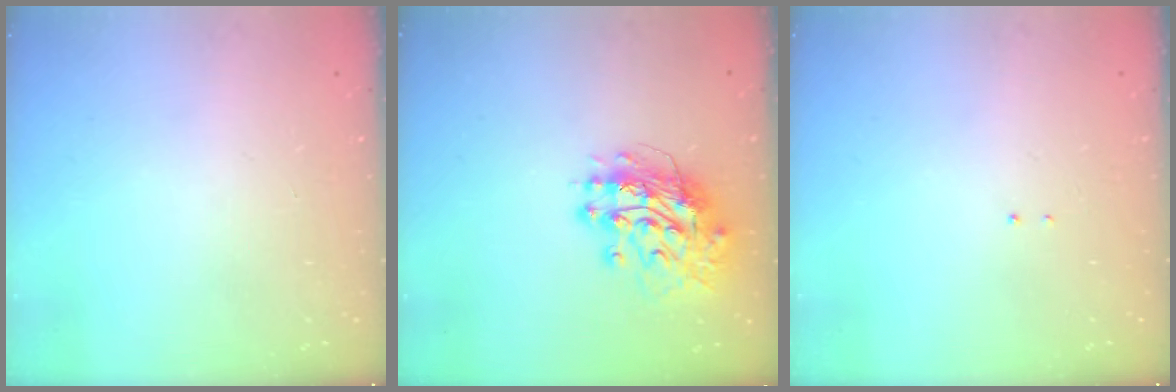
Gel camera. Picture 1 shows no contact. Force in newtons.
{"total": 13.6, "press": 13.6, "slide": 1.4}
{"total": 1.3, "press": 1.2, "slide": 0.6}